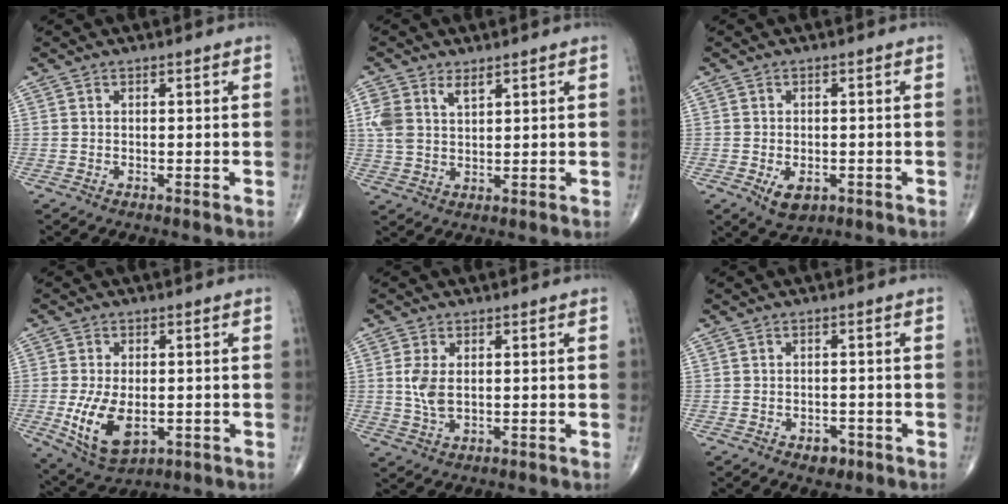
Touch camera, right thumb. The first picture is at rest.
{"total": 6.2, "force": [2.9, 3.5, 4.2], "torque": [-0.090, -0.003, 0.063]}
{"total": 4.5, "force": [-1.6, 2.8, 3.1], "torque": [-0.042, 0.003, -0.014]}
{"total": 10.6, "force": [-2.1, 6.0, 8.5], "torque": [-0.152, -0.009, -0.020]}
{"total": 4.6, "force": [0.6, 2.5, 3.8], "torque": [-0.085, -0.005, 0.014]}
{"total": 2.6, "force": [-1.4, 1.8, 1.3], "torque": [-0.002, 0.007, -0.014]}